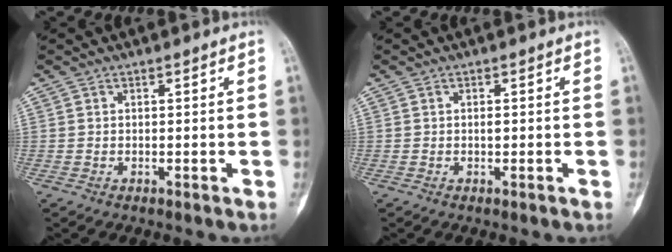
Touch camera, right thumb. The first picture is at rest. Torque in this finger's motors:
{"motor_torque": [0.39, 0.22, 0.20, -0.01, 0.08]}